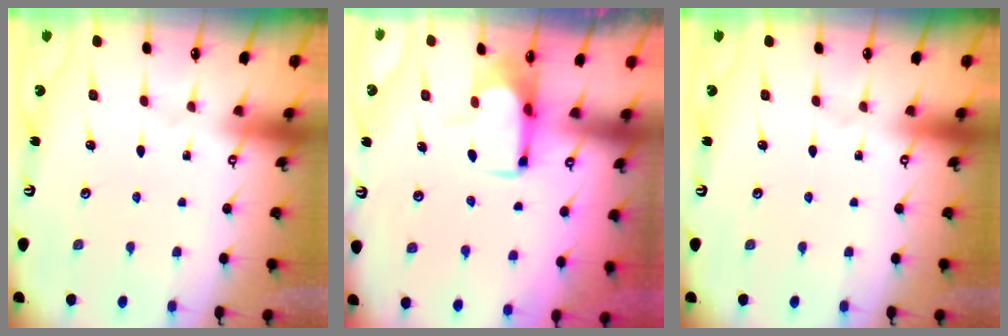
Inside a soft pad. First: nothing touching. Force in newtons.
{"total": 1.7, "press": 1.6, "slide": 0.4}
{"total": 0.0}